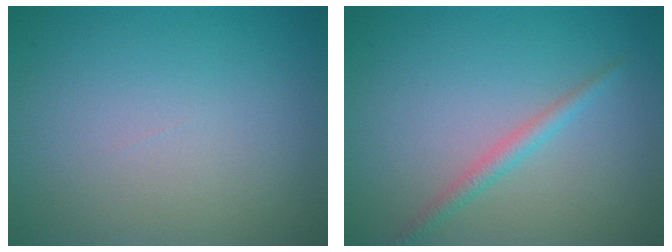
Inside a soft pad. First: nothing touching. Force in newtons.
{"total": 1.6, "press": 1.6, "slide": 0.1}